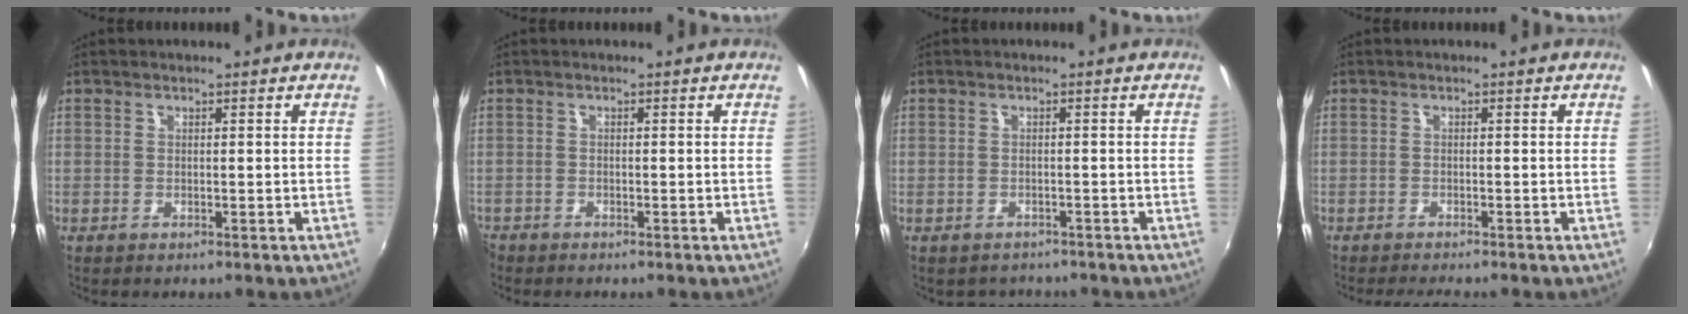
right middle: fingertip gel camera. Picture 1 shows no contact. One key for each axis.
{"total": 1.5, "fx": -1.4, "fy": 0.7, "fz": 0.1, "tx": -0.009, "ty": -0.005, "tz": -0.028}
{"total": 2.3, "fx": -1.7, "fy": 1.5, "fz": -0.1, "tx": -0.006, "ty": 0.002, "tz": -0.024}
{"total": 3.3, "fx": -3.0, "fy": 0.1, "fz": 1.4, "tx": -0.033, "ty": -0.015, "tz": -0.051}